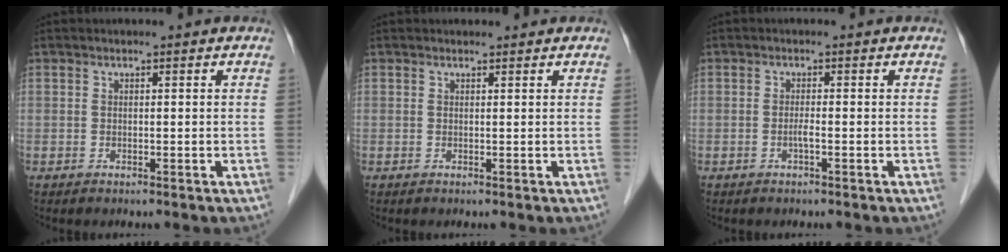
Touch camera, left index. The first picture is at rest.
{"total": 0.9, "force": [0.8, 0.3, 0.1], "torque": [-0.011, 0.003, 0.013]}
{"total": 1.1, "force": [-0.5, 0.0, 1.0], "torque": [-0.021, 0.001, -0.008]}